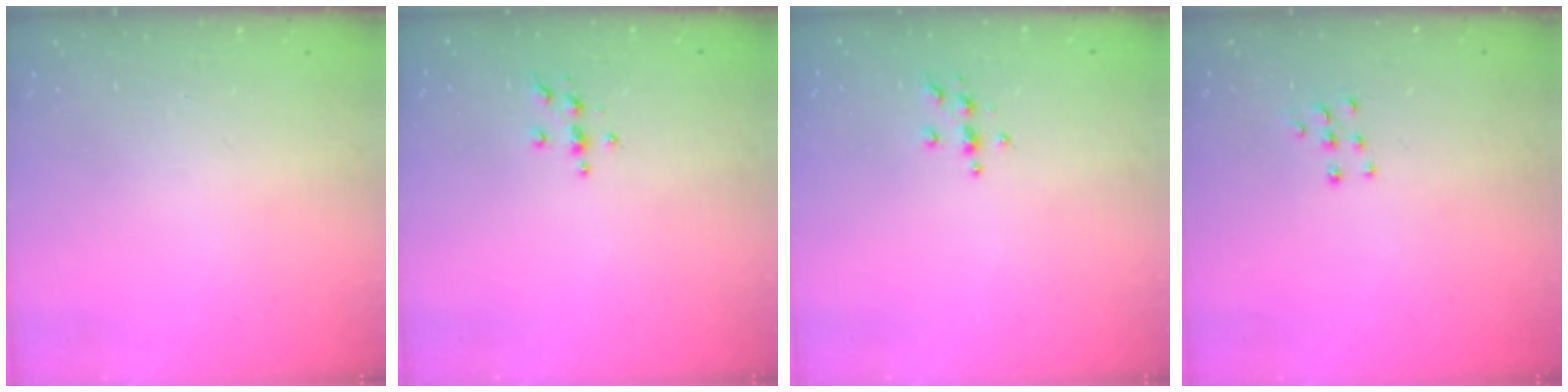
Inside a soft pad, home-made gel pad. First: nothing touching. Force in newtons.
{"total": 3.7, "press": 3.7, "slide": 0.4}
{"total": 3.7, "press": 3.7, "slide": 0.4}
{"total": 5.3, "press": 5.2, "slide": 0.4}